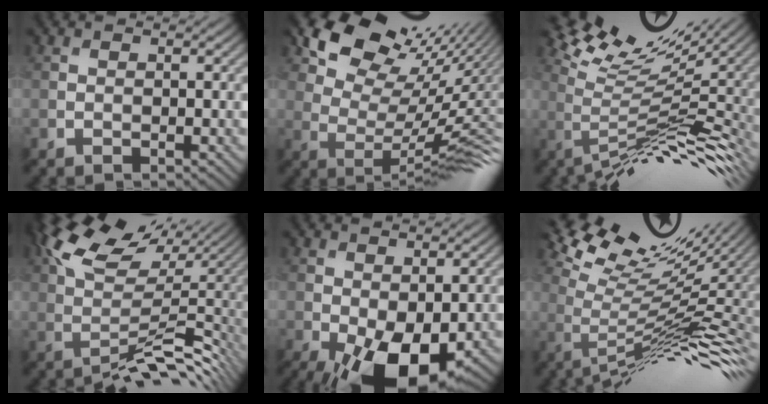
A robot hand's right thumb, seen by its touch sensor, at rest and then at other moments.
{"total": 13.7, "force": [8.4, 5.9, 9.1], "torque": [-0.142, 0.019, 0.149]}
{"total": 9.6, "force": [3.0, 1.8, 9.0], "torque": [-0.150, 0.019, 0.072]}
{"total": 9.6, "force": [1.1, 3.4, 8.9], "torque": [-0.151, 0.007, 0.027]}
{"total": 10.9, "force": [-4.0, 6.0, 8.2], "torque": [-0.171, -0.037, -0.046]}
{"total": 10.7, "force": [3.4, 2.5, 9.8], "torque": [-0.163, 0.004, 0.087]}